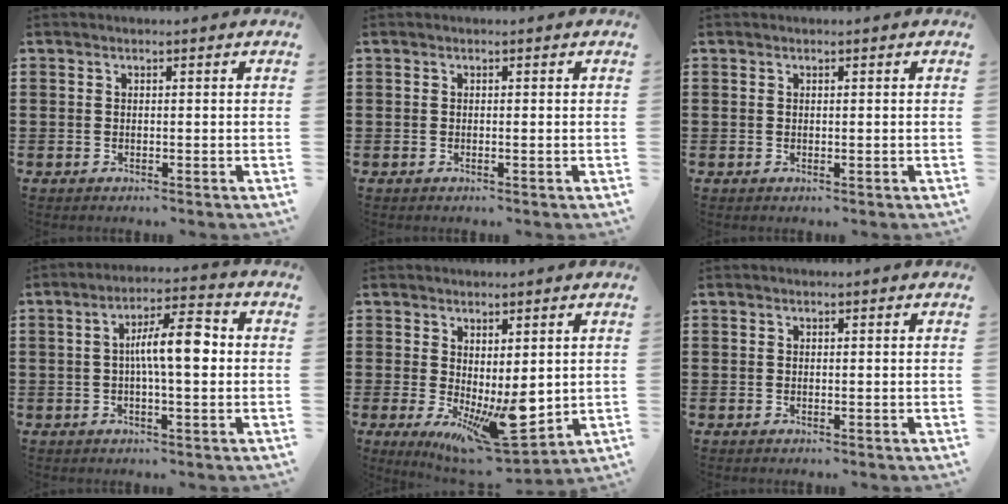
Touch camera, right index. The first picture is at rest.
{"total": 0.0}
{"total": 0.0}
{"total": 8.3, "force": [0.3, 2.2, 8.0], "torque": [-0.138, 0.006, 0.000]}
{"total": 9.0, "force": [-1.1, 3.5, 8.2], "torque": [-0.136, -0.021, -0.007]}
{"total": 0.0}